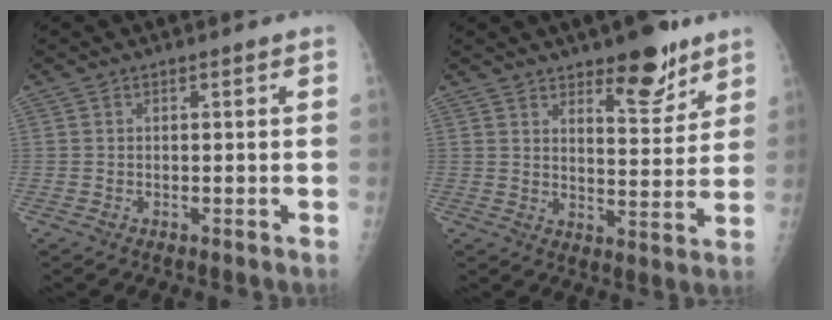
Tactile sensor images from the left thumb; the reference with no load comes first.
{"total": 10.2, "force": [7.0, 3.8, 6.5], "torque": [-0.064, -0.048, 0.104]}